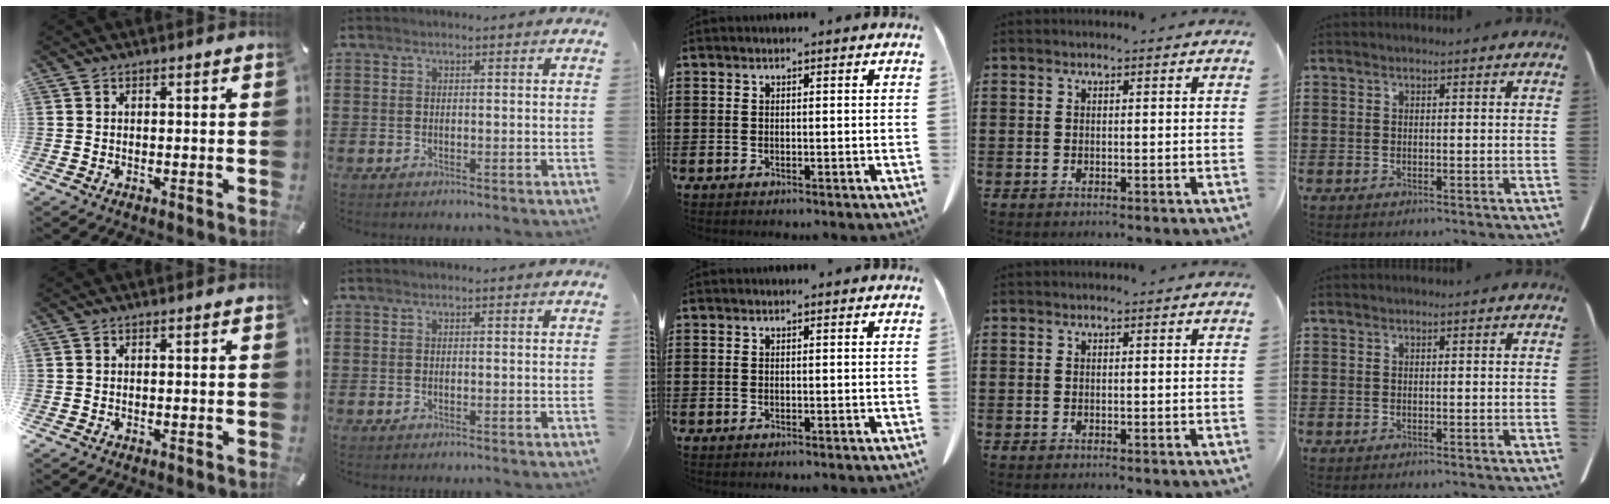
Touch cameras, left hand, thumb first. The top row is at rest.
{}